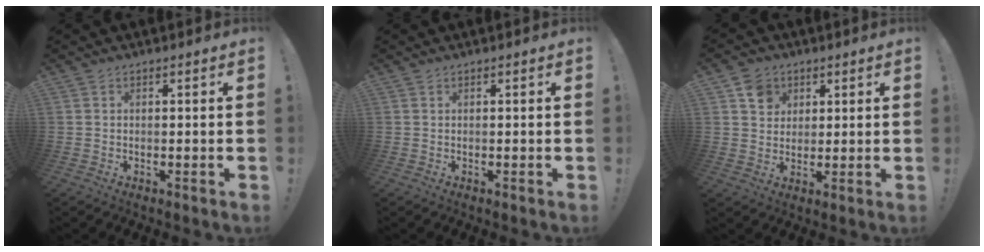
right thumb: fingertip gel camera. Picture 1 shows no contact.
{"total": 0.0}
{"total": 6.9, "force": [3.2, 6.0, 1.4], "torque": [-0.010, -0.015, 0.062]}